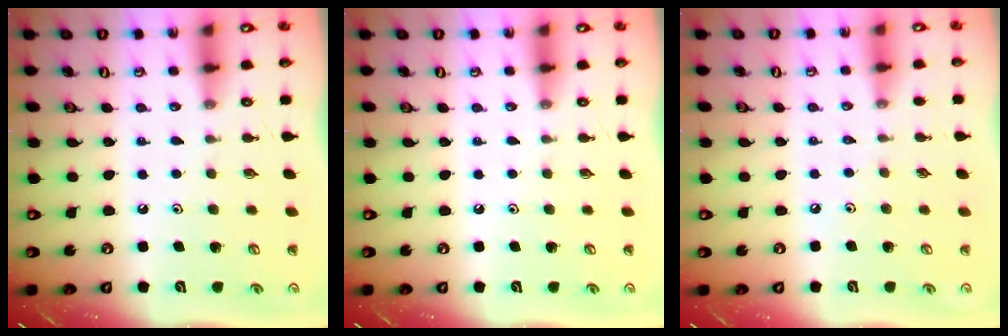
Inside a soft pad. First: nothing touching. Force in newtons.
{"total": 0.0}
{"total": 2.8, "press": 2.7, "slide": 0.6}